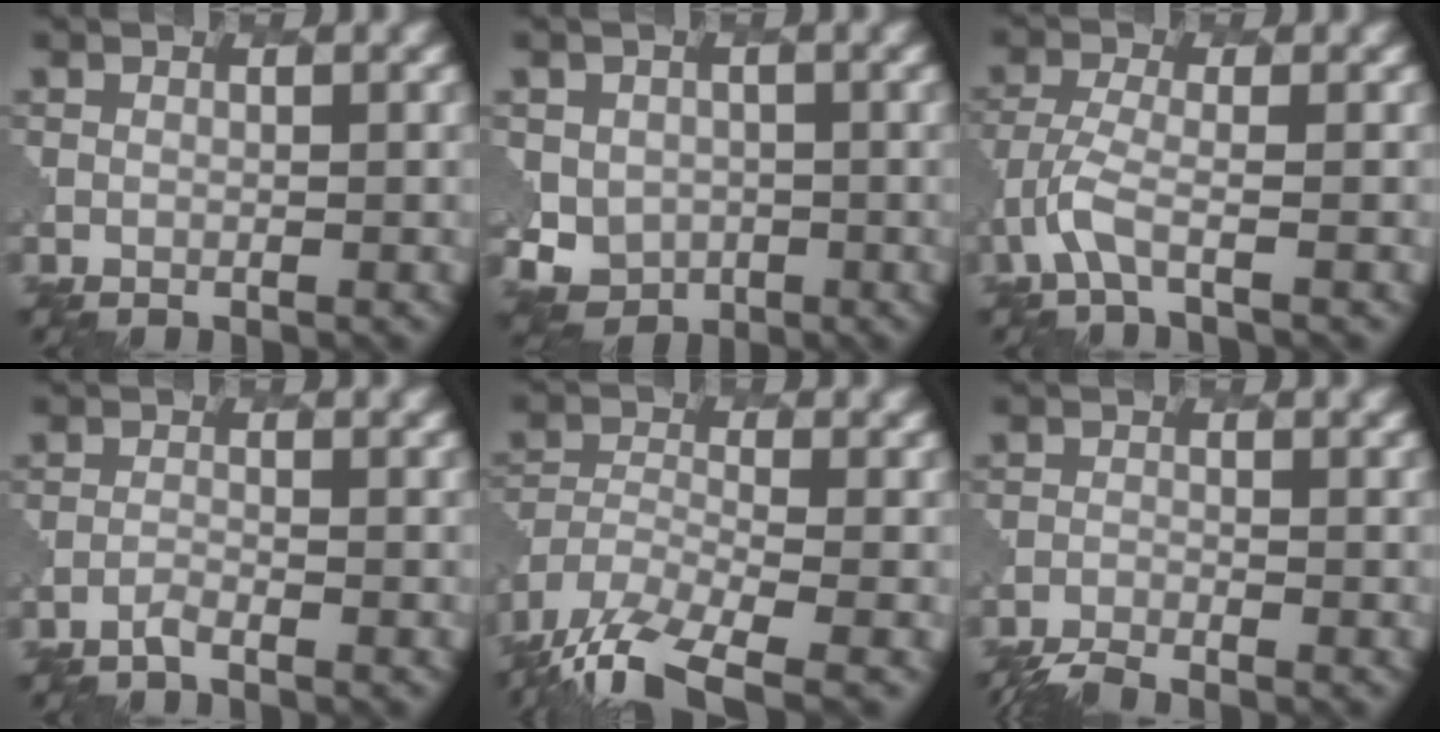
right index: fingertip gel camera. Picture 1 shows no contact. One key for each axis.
{"total": 4.4, "fx": -0.2, "fy": 4.1, "fz": 1.3, "tx": -0.026, "ty": -0.010, "tz": -0.007}
{"total": 2.8, "fx": -1.6, "fy": 0.6, "fz": 2.2, "tx": -0.059, "ty": -0.007, "tz": -0.042}
{"total": 0.8, "fx": -0.8, "fy": 0.1, "fz": 0.1, "tx": -0.001, "ty": 0.000, "tz": -0.020}
{"total": 9.7, "fx": -7.1, "fy": 3.2, "fz": 5.7, "tx": -0.119, "ty": -0.022, "tz": -0.135}
{"total": 3.0, "fx": -2.9, "fy": 0.2, "fz": 0.7, "tx": -0.022, "ty": -0.014, "tz": -0.054}